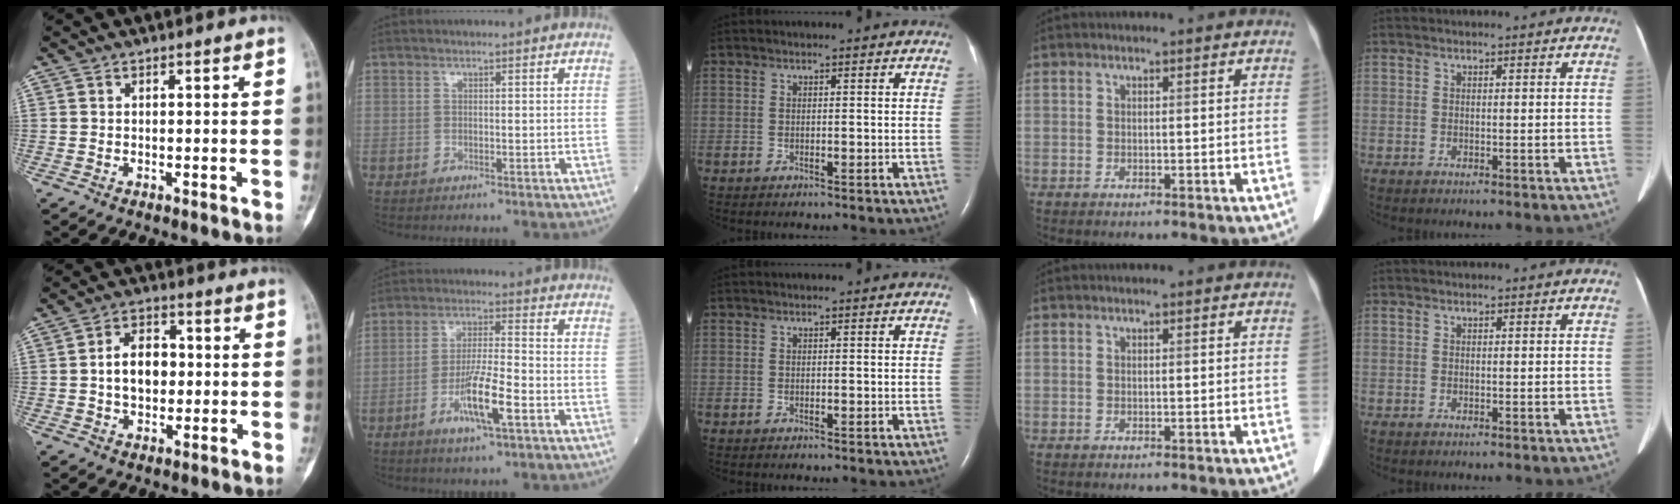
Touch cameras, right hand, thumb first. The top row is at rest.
{"thumb": {"total": 8.5, "force": [0.1, 5.9, 6.1], "torque": [-0.080, 0.015, -0.001]}, "index": {"total": 8.8, "force": [-3.8, 0.8, 7.9], "torque": [-0.152, -0.009, -0.068]}}